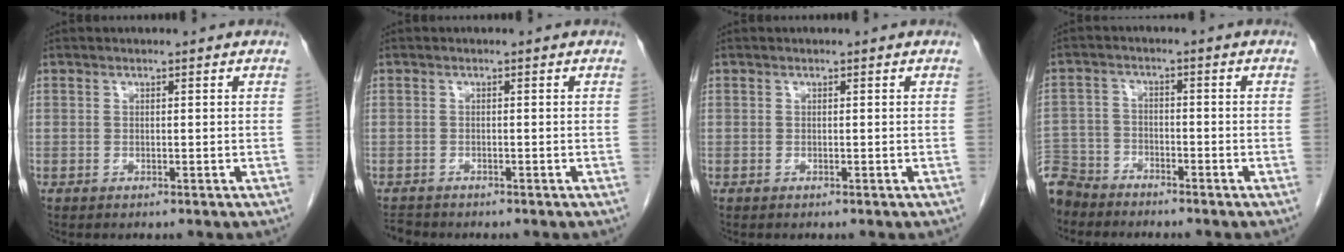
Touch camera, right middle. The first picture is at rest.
{"total": 1.8, "force": [-1.7, 0.4, 0.0], "torque": [-0.007, -0.009, -0.028]}
{"total": 0.0}
{"total": 8.5, "force": [-7.5, 3.9, 1.0], "torque": [-0.029, -0.001, -0.144]}